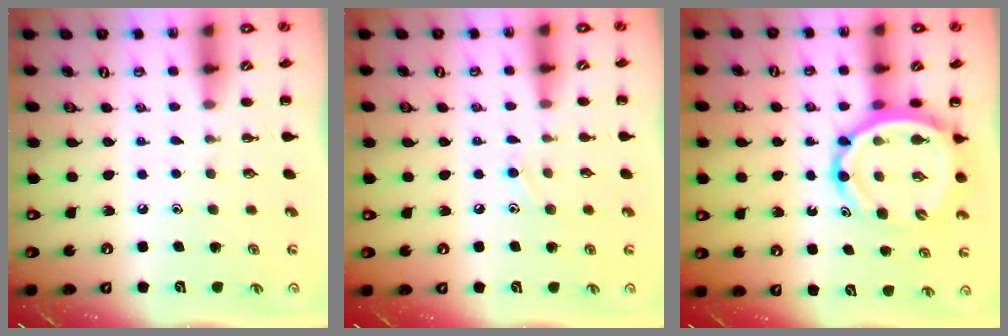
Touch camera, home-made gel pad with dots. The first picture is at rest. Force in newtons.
{"total": 7.6, "press": 7.3, "slide": 2.3}
{"total": 11.2, "press": 10.7, "slide": 3.5}